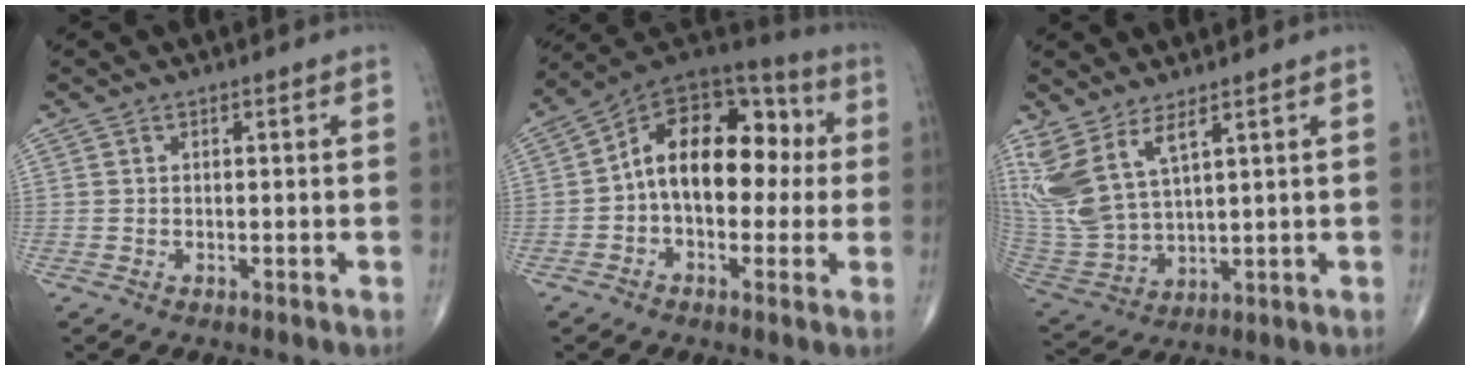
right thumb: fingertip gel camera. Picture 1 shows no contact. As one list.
[{"total": 17.4, "force": [0.5, 10.9, 13.6], "torque": [-0.169, 0.049, -0.004]}, {"total": 12.0, "force": [6.6, 4.6, 8.9], "torque": [-0.206, -0.033, 0.154]}]